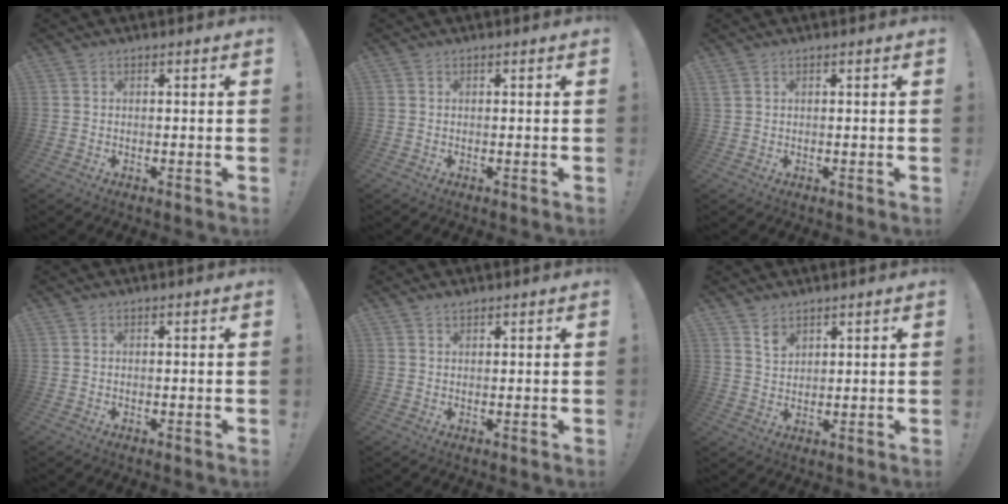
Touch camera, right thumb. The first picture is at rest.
{"total": 0.0}
{"total": 0.9, "force": [0.6, 0.5, 0.6], "torque": [-0.016, 0.005, 0.012]}
{"total": 0.0}
{"total": 1.1, "force": [1.0, 0.3, 0.4], "torque": [-0.007, -0.002, 0.018]}
{"total": 4.0, "force": [3.1, 2.1, 1.3], "torque": [-0.016, -0.021, 0.058]}